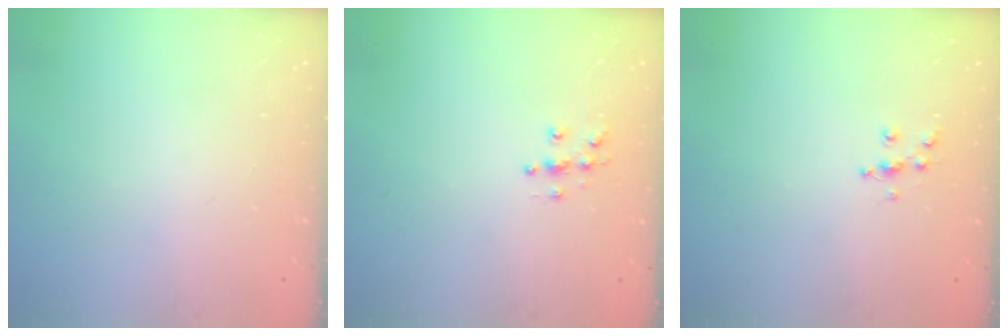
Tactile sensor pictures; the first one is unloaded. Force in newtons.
{"total": 5.7, "press": 5.7, "slide": 0.5}
{"total": 6.1, "press": 6.1, "slide": 0.4}